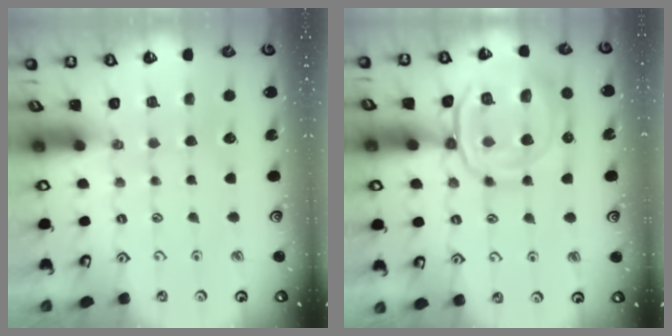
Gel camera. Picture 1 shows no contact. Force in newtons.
{"total": 16.7, "press": 16.6, "slide": 1.7}